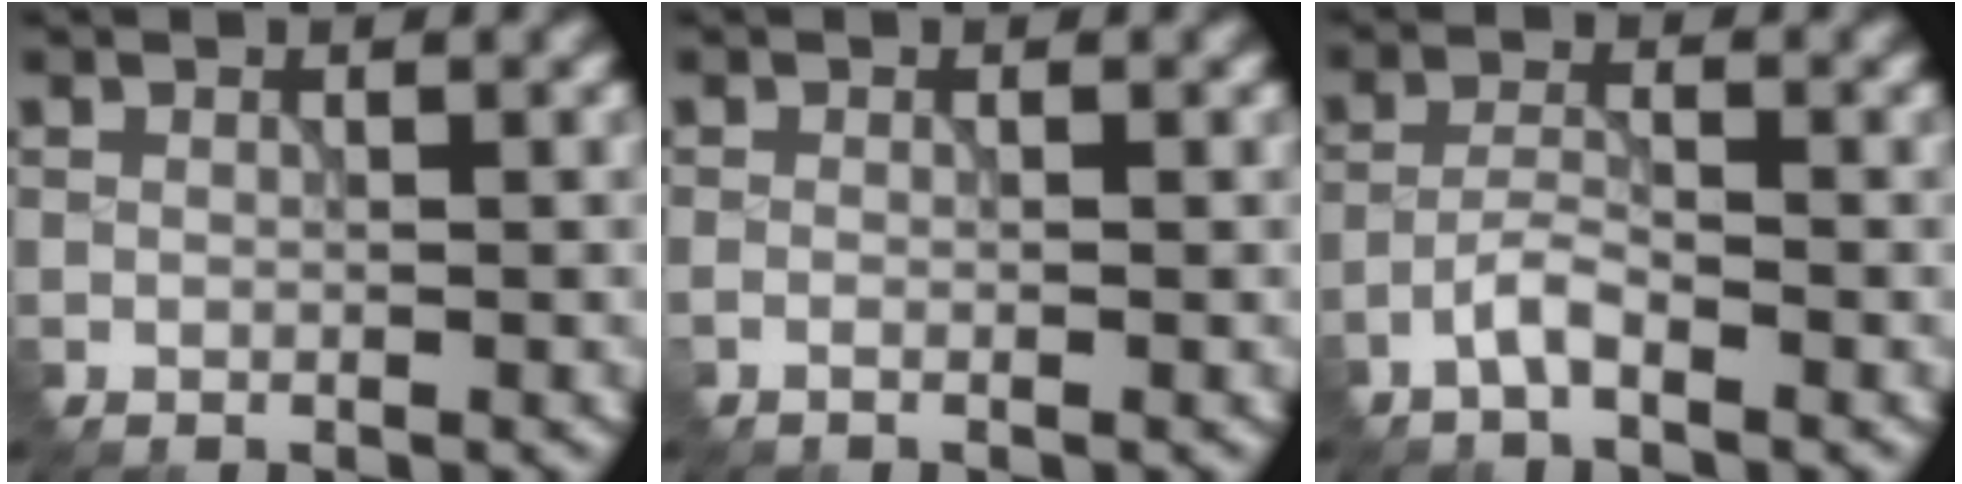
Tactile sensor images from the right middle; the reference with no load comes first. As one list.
[{"total": 0.8, "force": [-0.3, 0.2, 0.7], "torque": [-0.013, -0.002, -0.008]}, {"total": 2.3, "force": [-1.6, 0.5, 1.6], "torque": [-0.036, 0.007, -0.038]}]